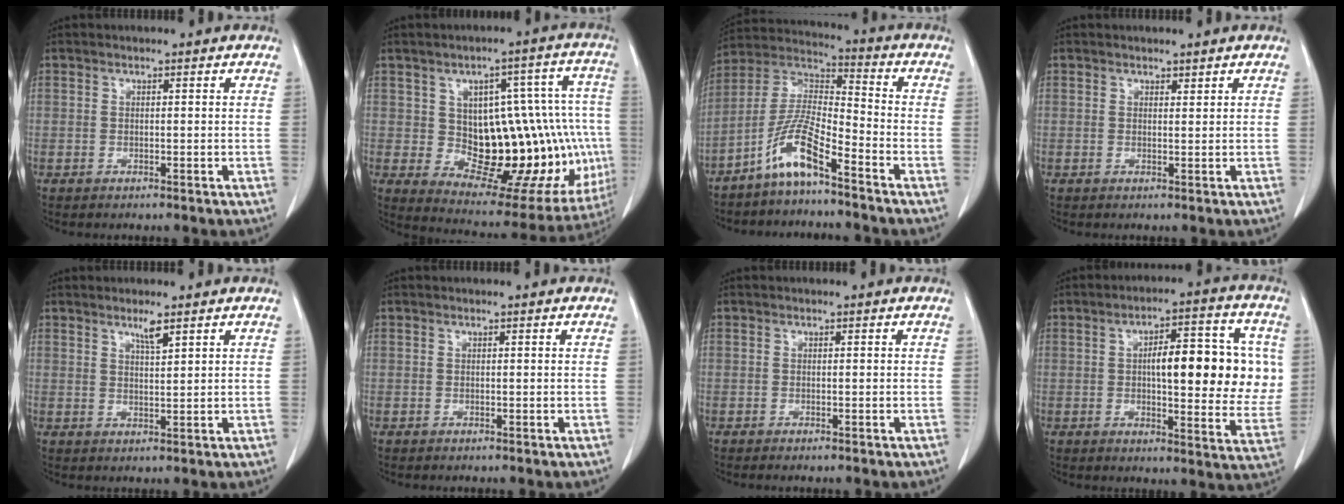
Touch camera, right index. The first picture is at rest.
{"total": 21.7, "force": [-1.9, 9.9, 19.2], "torque": [-0.190, 0.044, 0.003]}
{"total": 9.4, "force": [-6.3, 1.2, 6.9], "torque": [-0.157, 0.004, -0.127]}
{"total": 0.7, "force": [0.6, 0.2, 0.1], "torque": [-0.004, -0.004, 0.011]}
{"total": 2.5, "force": [1.8, 0.1, 1.7], "torque": [-0.034, -0.003, 0.033]}
{"total": 0.0}
{"total": 0.6, "force": [-0.4, -0.1, 0.3], "torque": [-0.007, -0.001, -0.007]}
{"total": 15.8, "force": [2.1, 5.0, 14.8], "torque": [-0.189, 0.026, 0.033]}